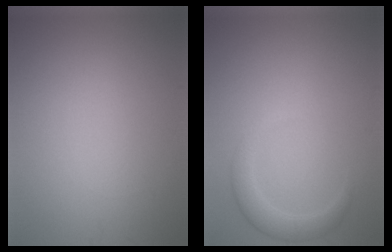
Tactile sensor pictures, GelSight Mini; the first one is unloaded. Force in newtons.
{"total": 2.3, "press": 2.3, "slide": 0.2}